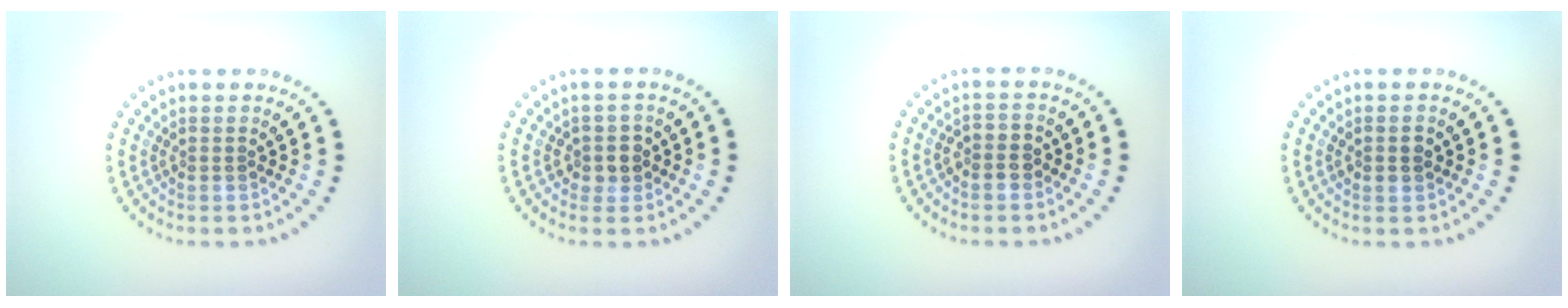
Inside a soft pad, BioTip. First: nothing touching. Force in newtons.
{"total": 1.9, "press": 1.6, "slide": 1.0}
{"total": 1.7, "press": 1.6, "slide": 0.7}
{"total": 1.4, "press": 1.4, "slide": 0.1}